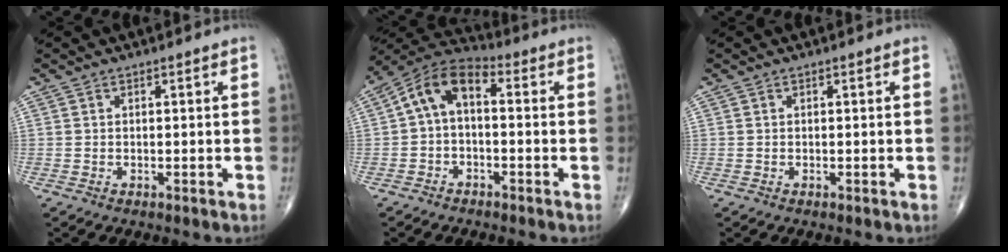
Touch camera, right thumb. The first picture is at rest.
{"total": 9.0, "force": [0.3, 5.1, 7.5], "torque": [-0.127, 0.036, -0.011]}
{"total": 0.0}